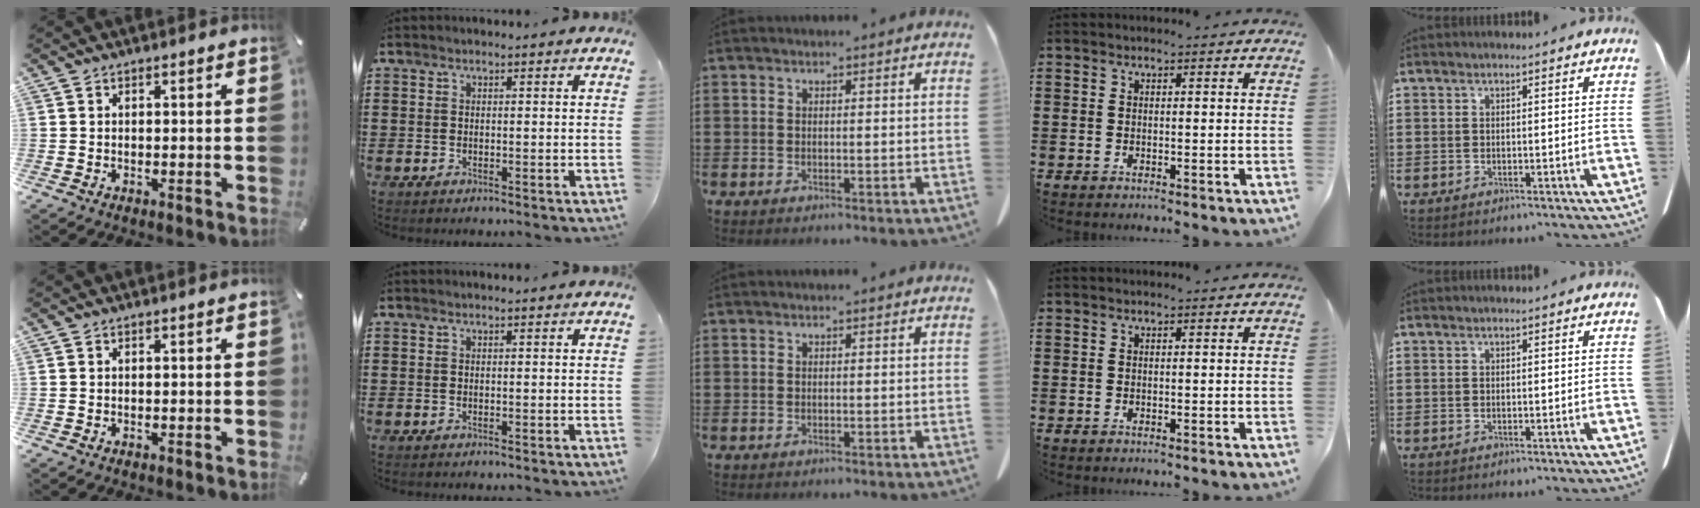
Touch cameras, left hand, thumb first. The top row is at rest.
{}